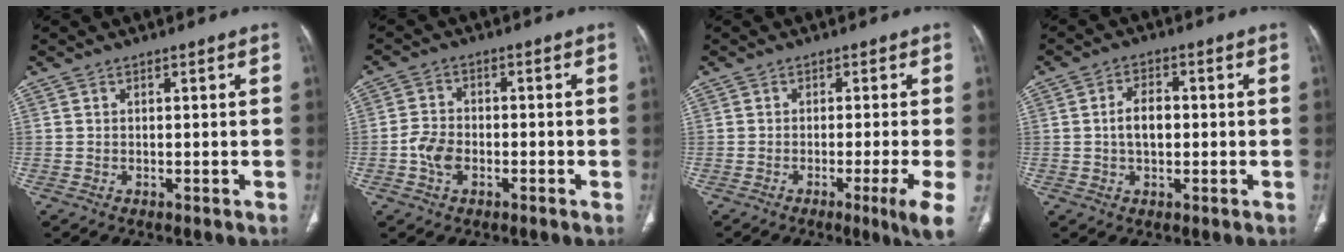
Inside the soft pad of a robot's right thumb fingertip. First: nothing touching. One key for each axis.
{"total": 4.6, "fx": -1.5, "fy": 3.2, "fz": 2.9, "tx": -0.054, "ty": 0.011, "tz": -0.034}
{"total": 5.4, "fx": -2.0, "fy": -0.4, "fz": 5.0, "tx": -0.076, "ty": -0.015, "tz": -0.033}
{"total": 5.2, "fx": 0.0, "fy": 3.2, "fz": 4.1, "tx": -0.067, "ty": 0.013, "tz": -0.004}